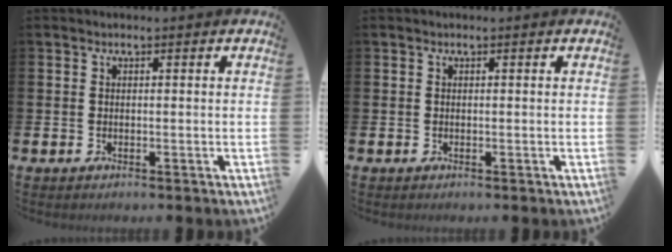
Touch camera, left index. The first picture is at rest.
{"total": 0.0}